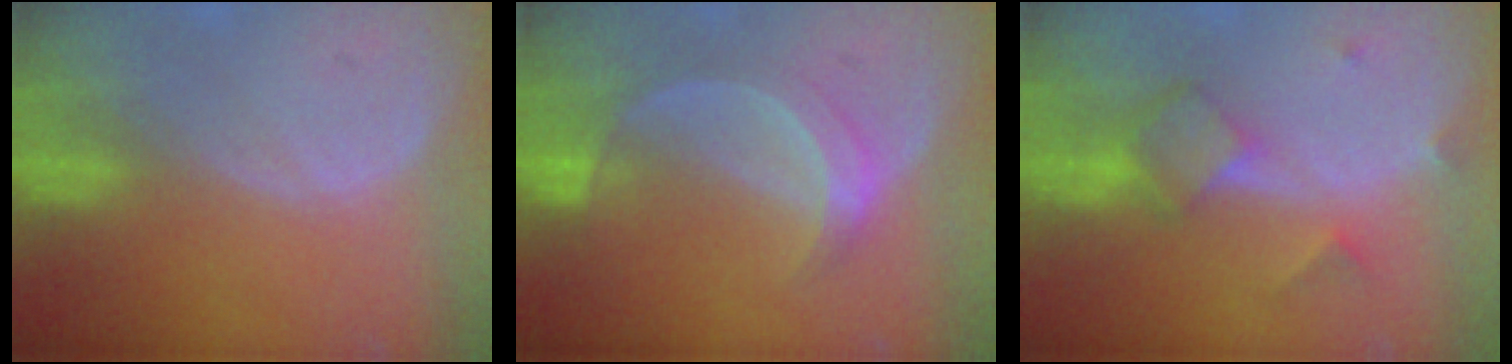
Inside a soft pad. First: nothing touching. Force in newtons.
{"total": 5.0, "press": 5.0, "slide": 0.2}
{"total": 5.8, "press": 5.4, "slide": 2.2}